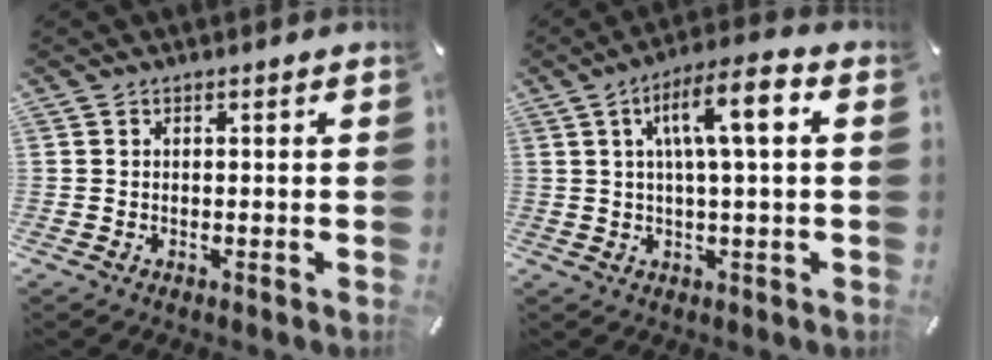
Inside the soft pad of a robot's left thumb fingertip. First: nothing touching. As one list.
[{"total": 10.6, "force": [2.8, 2.4, 9.9], "torque": [-0.172, 0.005, 0.041]}]